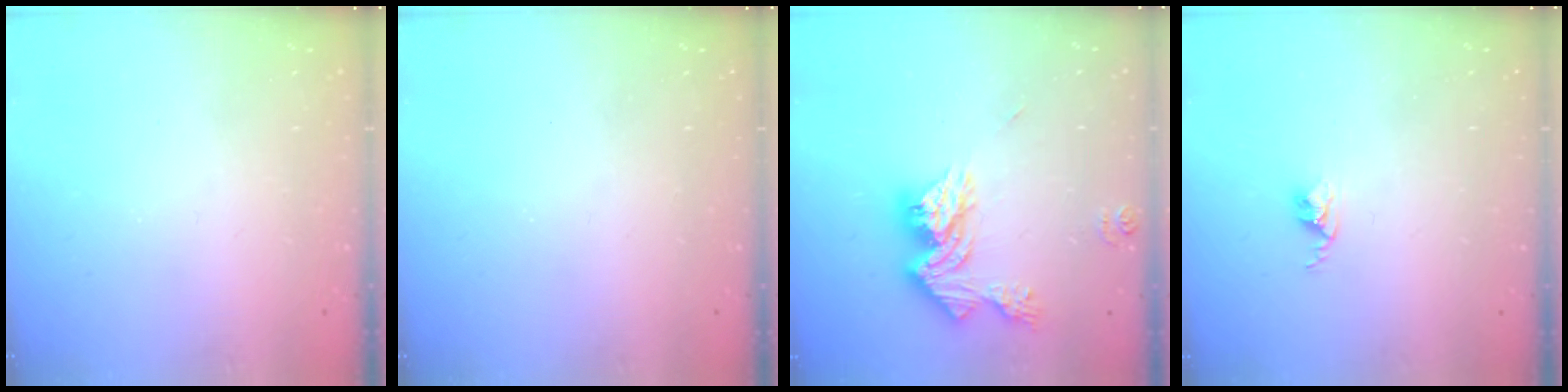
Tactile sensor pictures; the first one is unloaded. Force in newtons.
{"total": 0.0}
{"total": 14.7, "press": 14.7, "slide": 1.2}
{"total": 2.6, "press": 2.6, "slide": 0.4}